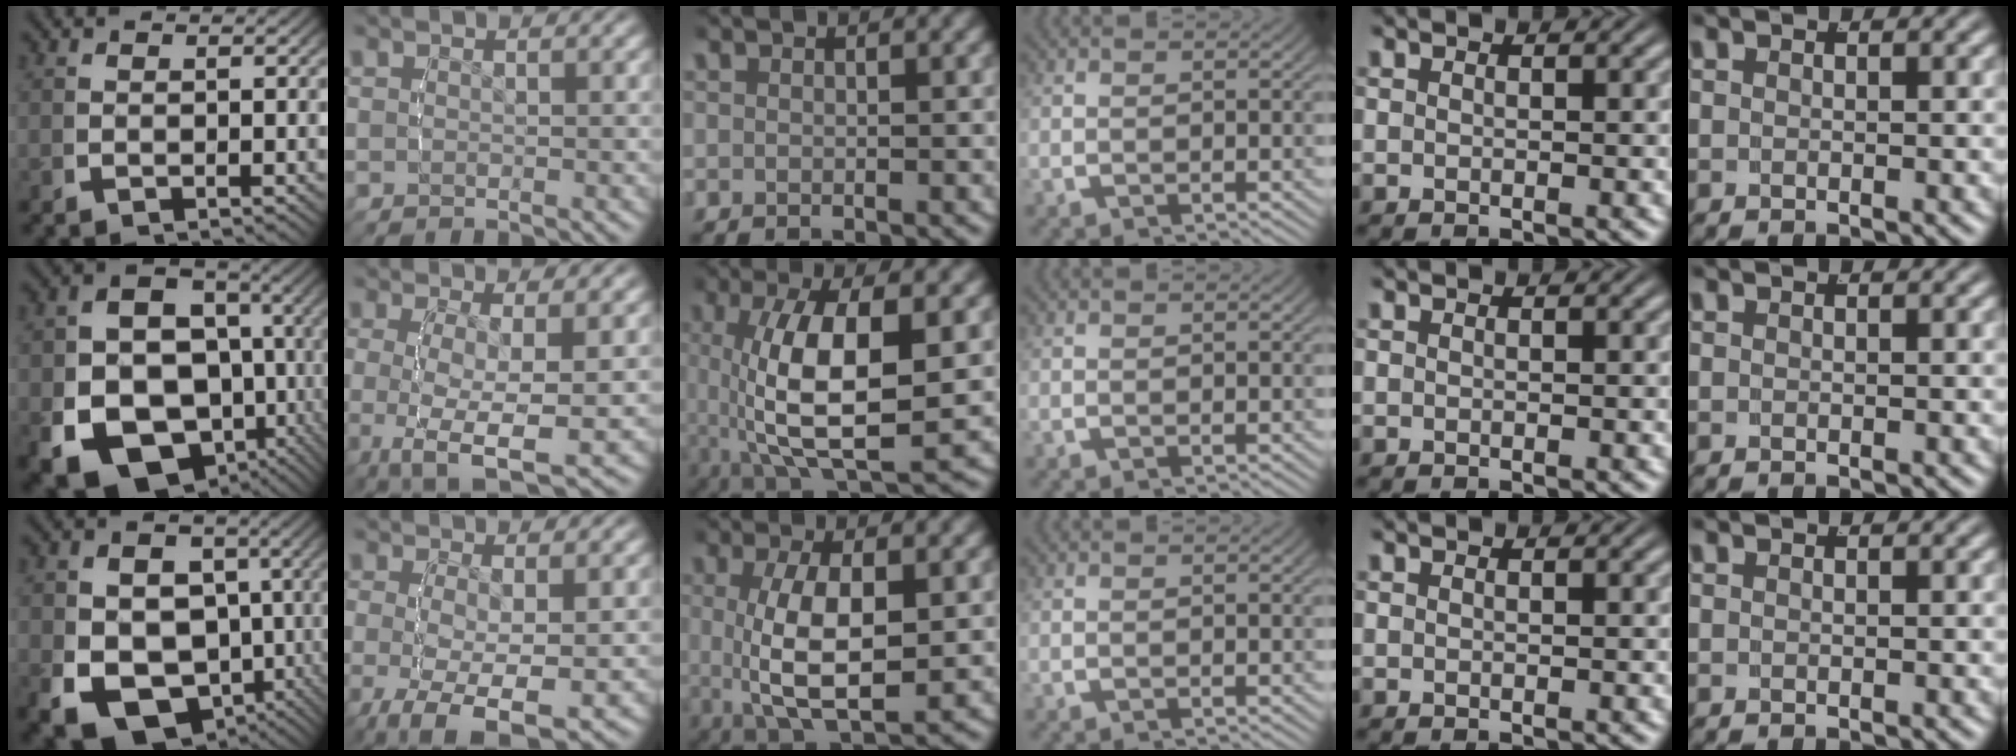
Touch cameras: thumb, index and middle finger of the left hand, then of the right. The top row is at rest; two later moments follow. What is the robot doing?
{"motion": "lift_and_place", "object": "cloth"}